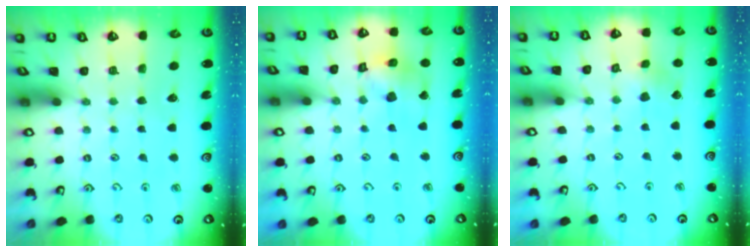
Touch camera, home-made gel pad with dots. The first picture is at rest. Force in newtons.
{"total": 10.5, "press": 10.4, "slide": 1.4}
{"total": 2.7, "press": 2.7, "slide": 0.3}